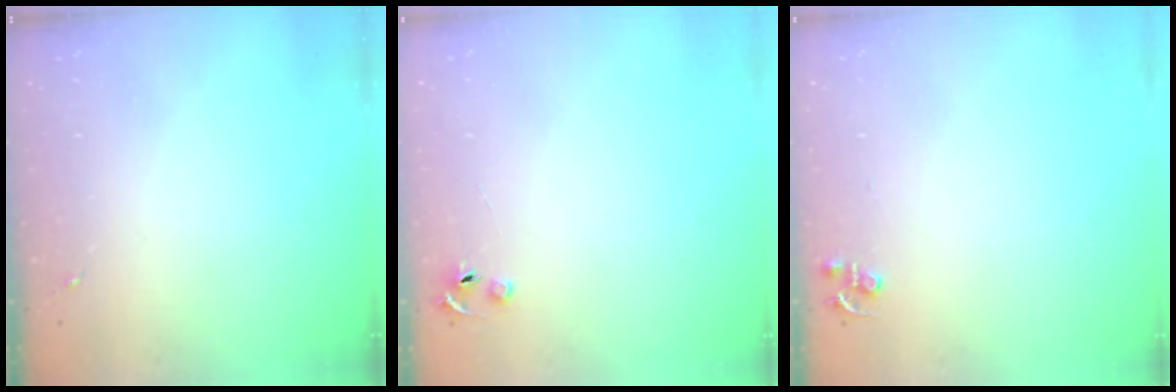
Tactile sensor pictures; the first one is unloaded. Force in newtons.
{"total": 4.0, "press": 3.9, "slide": 0.4}
{"total": 4.5, "press": 4.4, "slide": 0.5}